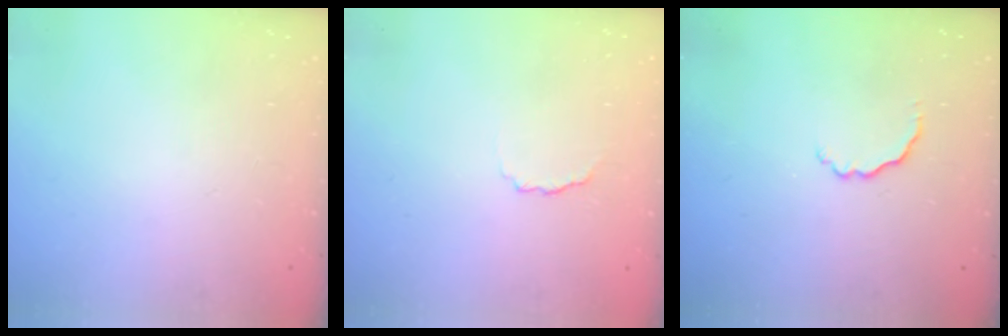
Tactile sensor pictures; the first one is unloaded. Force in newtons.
{"total": 3.1, "press": 3.0, "slide": 0.7}
{"total": 2.7, "press": 2.6, "slide": 0.8}